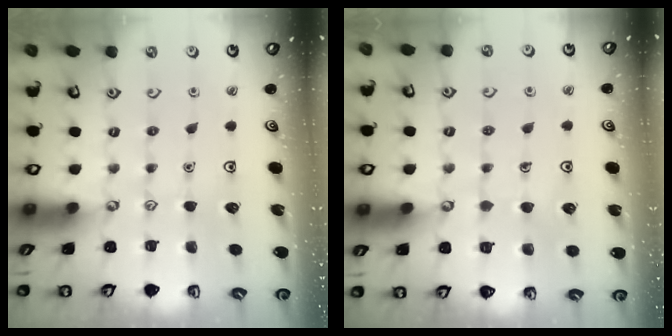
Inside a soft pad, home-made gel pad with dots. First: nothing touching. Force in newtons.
{"total": 5.3, "press": 5.3, "slide": 0.4}